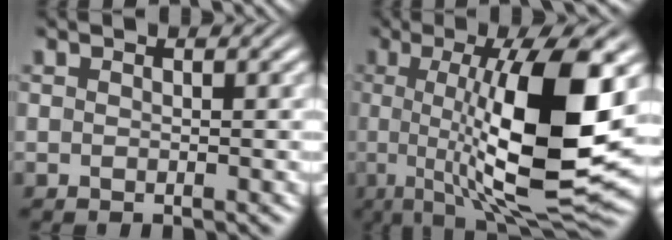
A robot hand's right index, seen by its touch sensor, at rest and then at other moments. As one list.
[{"total": 13.7, "force": [0.4, 3.3, 13.3], "torque": [-0.226, -0.017, 0.018]}]